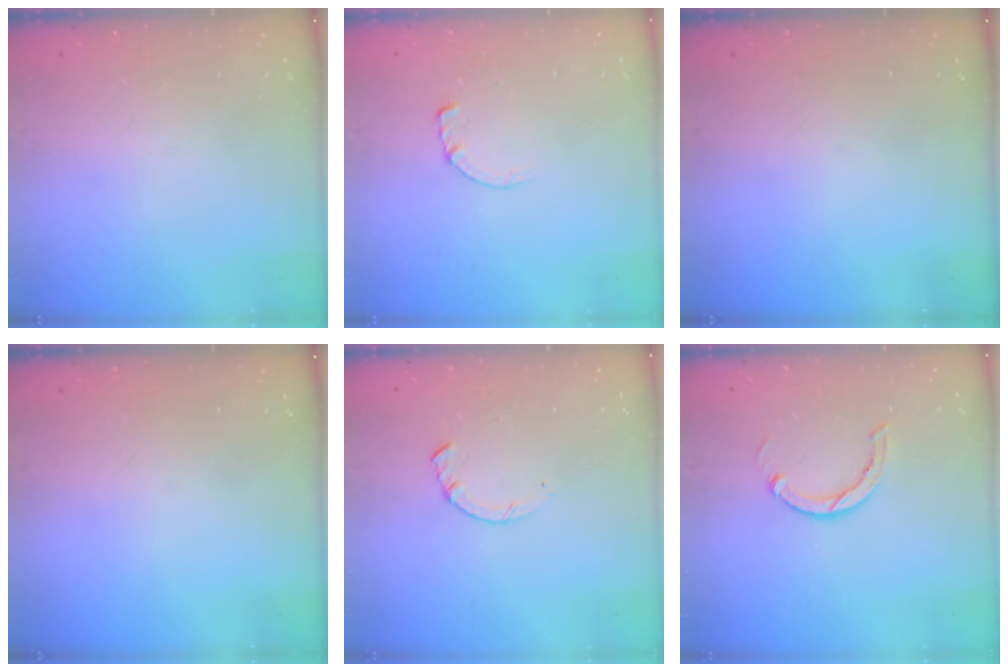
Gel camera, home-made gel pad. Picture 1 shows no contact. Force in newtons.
{"total": 0.7, "press": 0.6, "slide": 0.2}
{"total": 0.0}
{"total": 0.0}
{"total": 1.4, "press": 1.4, "slide": 0.2}
{"total": 3.0, "press": 3.0, "slide": 0.1}